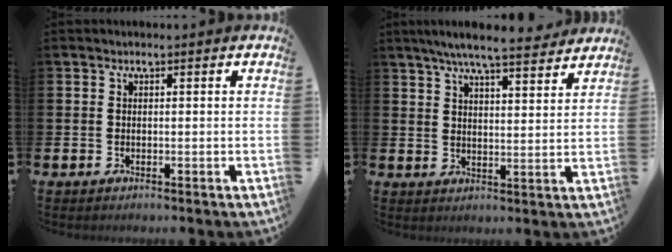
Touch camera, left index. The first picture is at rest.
{"total": 6.7, "force": [6.2, 0.5, 2.4], "torque": [-0.055, -0.032, 0.107]}